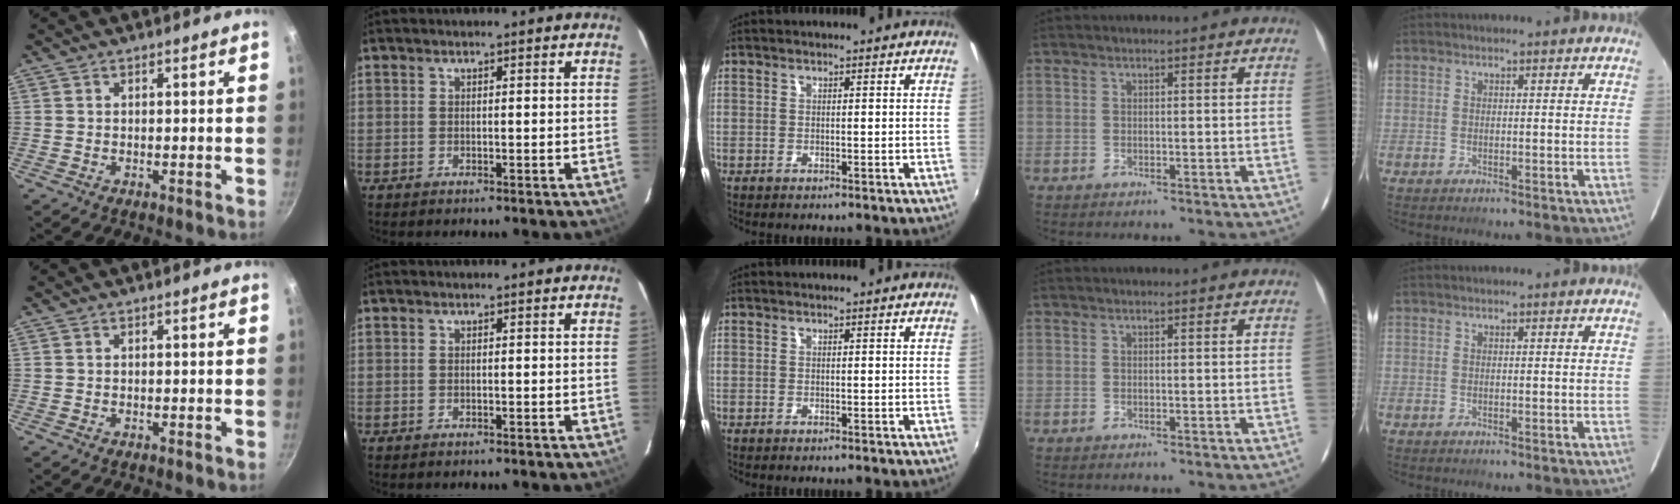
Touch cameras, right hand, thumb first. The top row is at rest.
{}